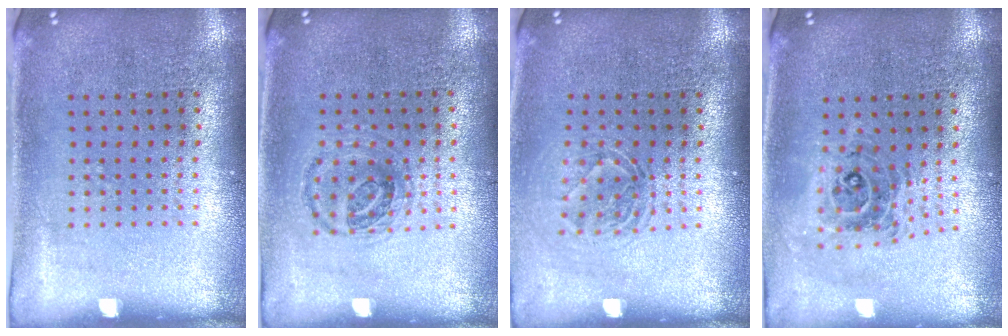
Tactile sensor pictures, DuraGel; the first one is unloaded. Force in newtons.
{"total": 1.0, "press": 0.9, "slide": 0.2}
{"total": 1.5, "press": 1.2, "slide": 0.9}
{"total": 0.9, "press": 0.9, "slide": 0.1}